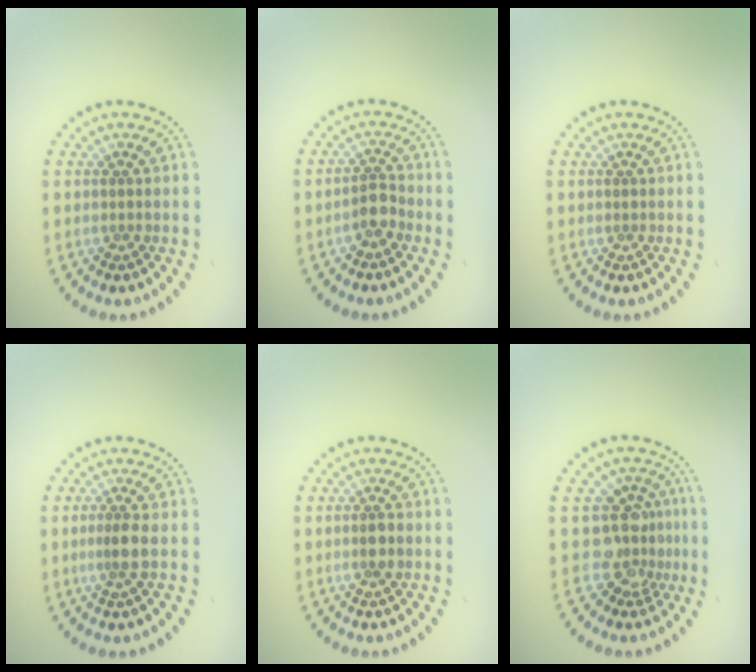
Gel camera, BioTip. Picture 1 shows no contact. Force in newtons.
{"total": 2.0, "press": 1.7, "slide": 1.0}
{"total": 0.0}
{"total": 1.5, "press": 1.2, "slide": 0.9}
{"total": 1.4, "press": 1.3, "slide": 0.5}
{"total": 3.6, "press": 2.7, "slide": 2.3}